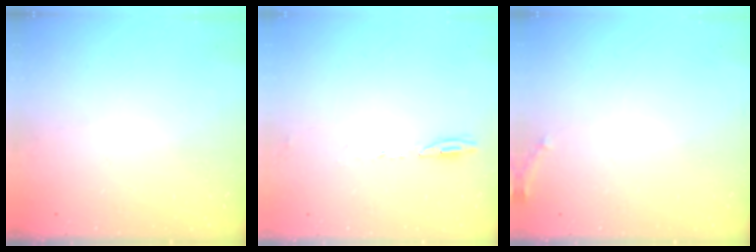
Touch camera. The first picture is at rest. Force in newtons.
{"total": 4.6, "press": 4.3, "slide": 1.6}
{"total": 5.1, "press": 4.8, "slide": 1.8}